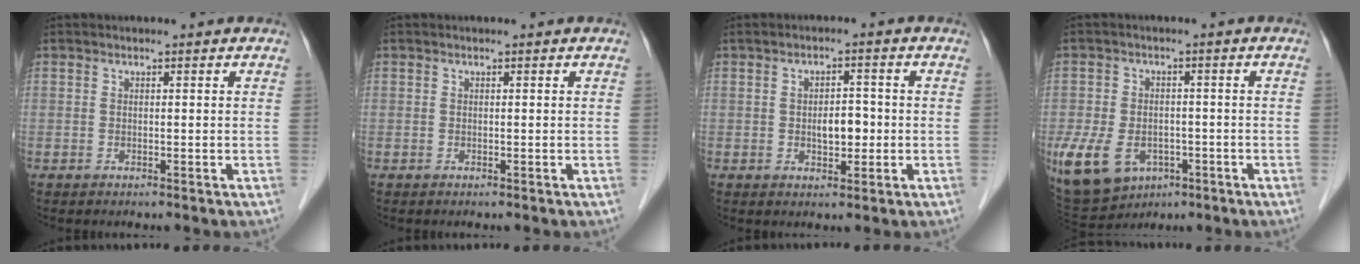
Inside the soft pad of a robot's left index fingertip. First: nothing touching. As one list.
[{"total": 0.0}, {"total": 3.8, "force": [-0.4, 1.7, 3.4], "torque": [-0.053, 0.002, -0.005]}, {"total": 24.8, "force": [-10.9, 18.6, 12.4], "torque": [-0.383, -0.024, -0.158]}]